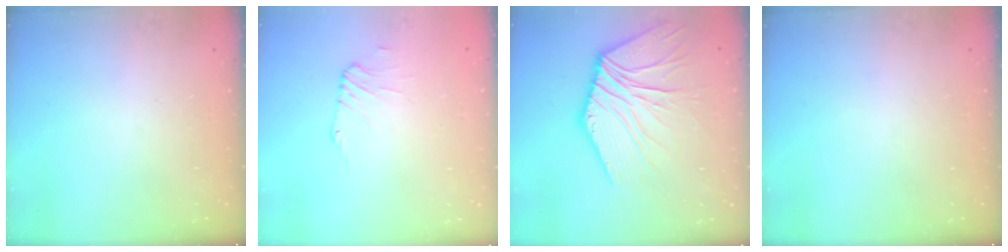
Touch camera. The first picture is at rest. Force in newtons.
{"total": 1.1, "press": 1.1, "slide": 0.3}
{"total": 10.1, "press": 10.1, "slide": 1.3}
{"total": 0.0}